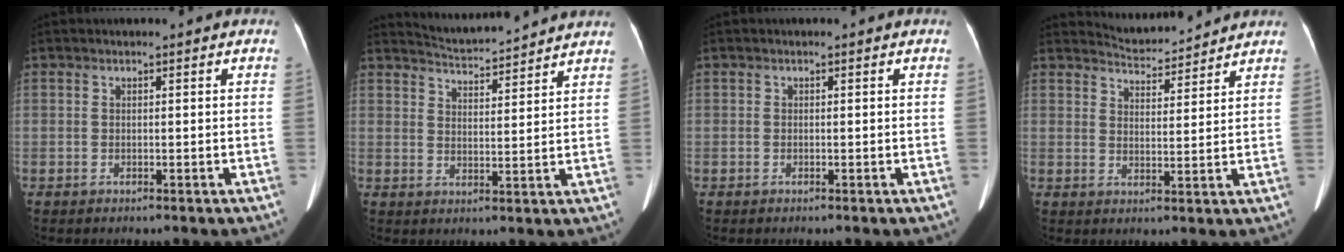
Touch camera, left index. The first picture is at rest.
{"total": 8.7, "force": [8.6, -0.2, 1.6], "torque": [-0.042, 0.017, 0.130]}
{"total": 0.0}
{"total": 6.4, "force": [6.3, 0.4, 0.0], "torque": [-0.011, 0.009, 0.098]}